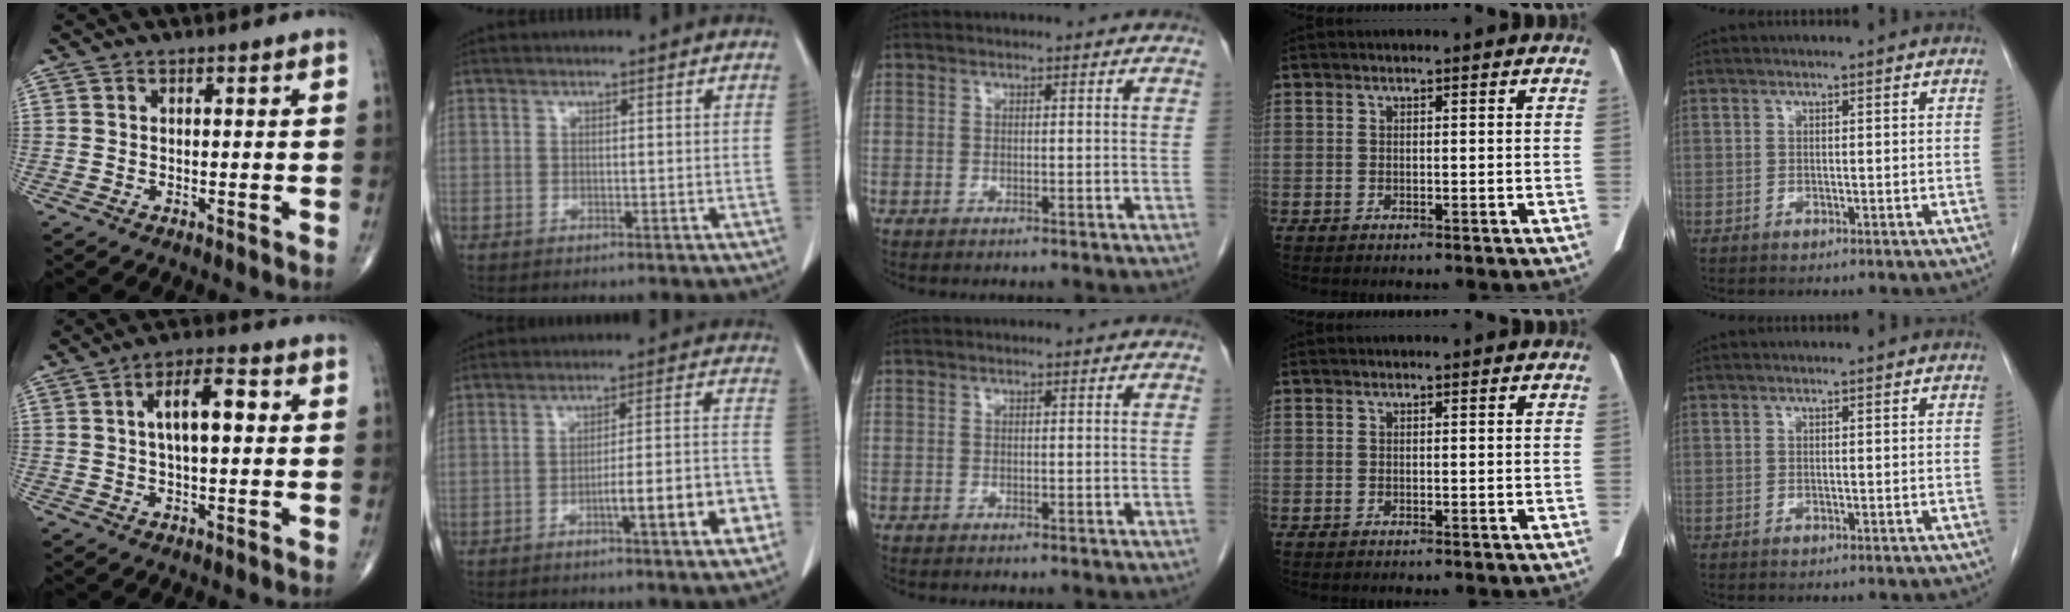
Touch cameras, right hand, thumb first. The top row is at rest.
{"thumb": {"total": 9.9, "force": [1.4, 4.0, 8.9], "torque": [-0.139, 0.020, 0.017]}, "index": {"total": 9.7, "force": [-4.3, 0.8, 8.7], "torque": [-0.116, 0.022, -0.055]}}